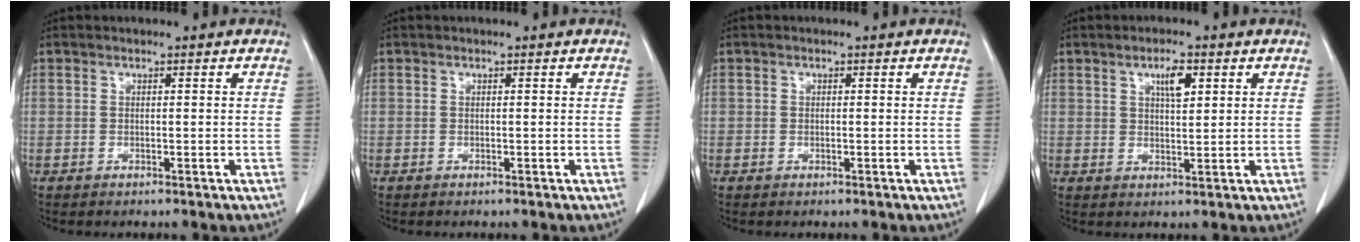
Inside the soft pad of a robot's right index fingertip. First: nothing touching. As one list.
[{"total": 0.0}, {"total": 0.0}, {"total": 3.8, "force": [1.8, 1.0, 3.2], "torque": [-0.056, -0.002, 0.031]}]